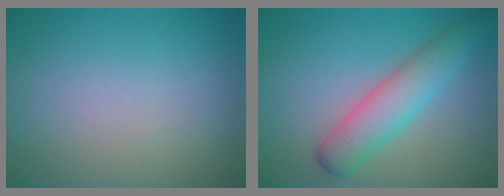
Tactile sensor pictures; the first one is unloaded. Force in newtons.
{"total": 4.7, "press": 4.7, "slide": 0.1}